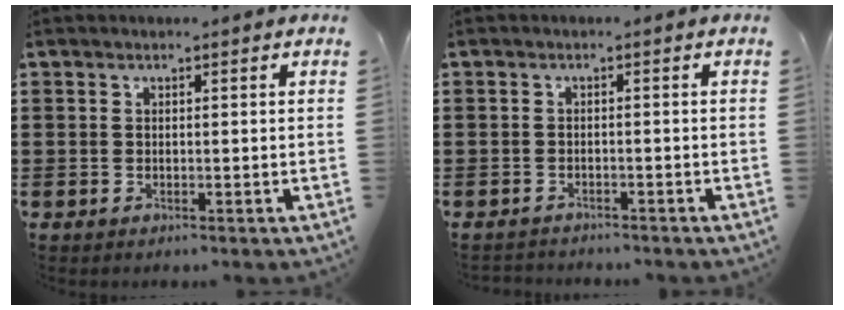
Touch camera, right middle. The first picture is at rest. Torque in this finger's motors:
{"motor_torque": [0.31, 0.03, -0.13, 0.00]}